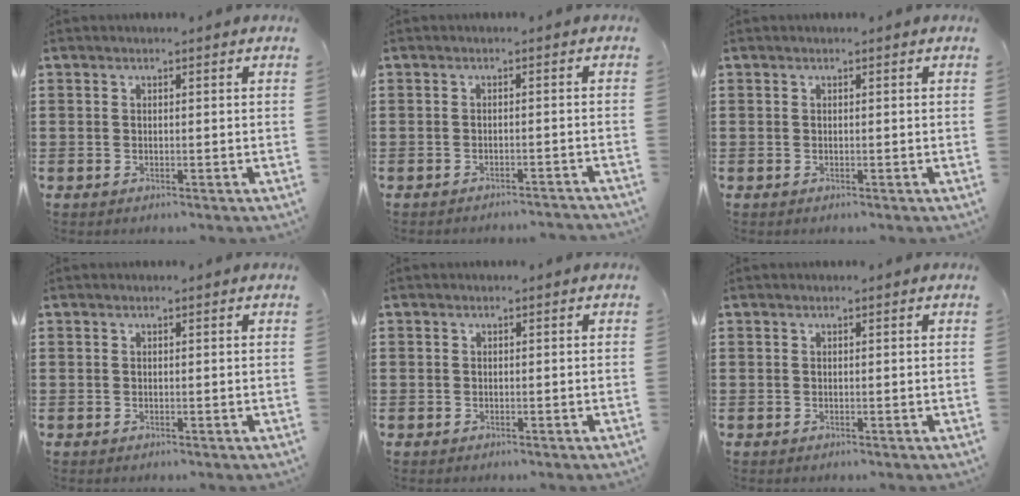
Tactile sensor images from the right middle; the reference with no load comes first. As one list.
[{"total": 1.4, "force": [-1.4, -0.1, 0.2], "torque": [-0.005, 0.004, -0.029]}, {"total": 0.0}, {"total": 0.0}, {"total": 0.7, "force": [-0.2, 0.7, 0.1], "torque": [-0.003, 0.004, -0.004]}, {"total": 0.0}]